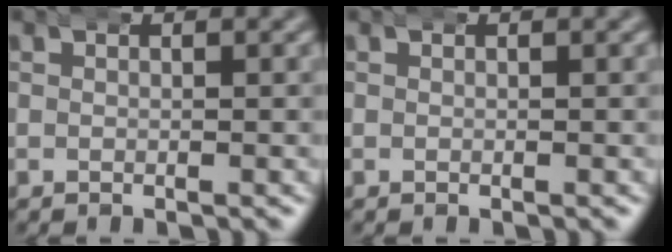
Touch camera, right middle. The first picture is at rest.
{"total": 0.0}